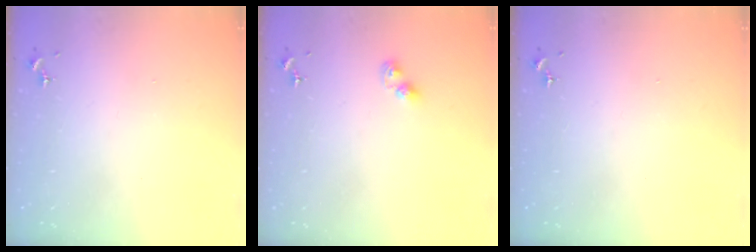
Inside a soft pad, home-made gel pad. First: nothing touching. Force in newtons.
{"total": 5.5, "press": 5.5, "slide": 0.4}
{"total": 0.0}